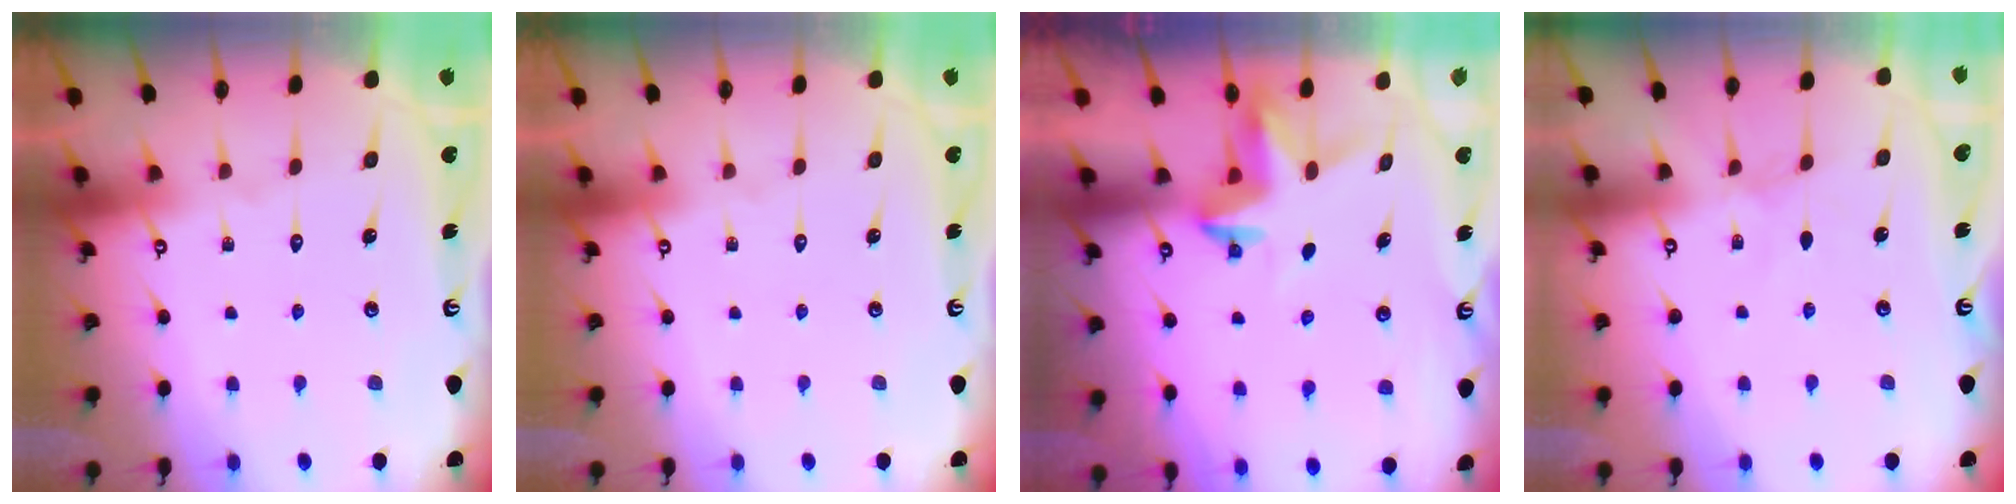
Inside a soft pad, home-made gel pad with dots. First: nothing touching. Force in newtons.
{"total": 0.0}
{"total": 3.8, "press": 3.8, "slide": 0.3}
{"total": 2.1, "press": 2.1, "slide": 0.3}